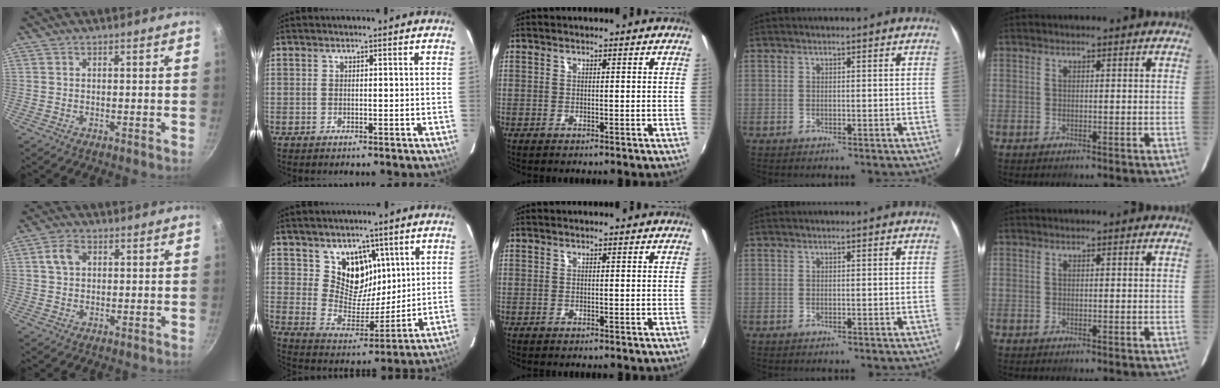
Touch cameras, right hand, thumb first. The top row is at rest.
{"thumb": {"total": 4.3, "force": [1.2, 3.1, 2.7], "torque": [-0.040, 0.006, 0.019]}, "index": {"total": 10.3, "force": [5.5, 7.6, 4.2], "torque": [-0.063, -0.013, 0.110]}}